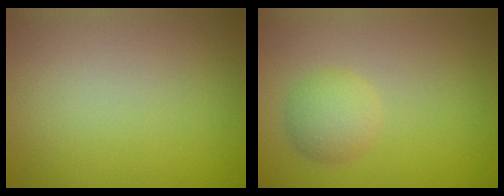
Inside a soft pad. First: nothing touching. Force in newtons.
{"total": 2.5, "press": 2.5, "slide": 0.1}